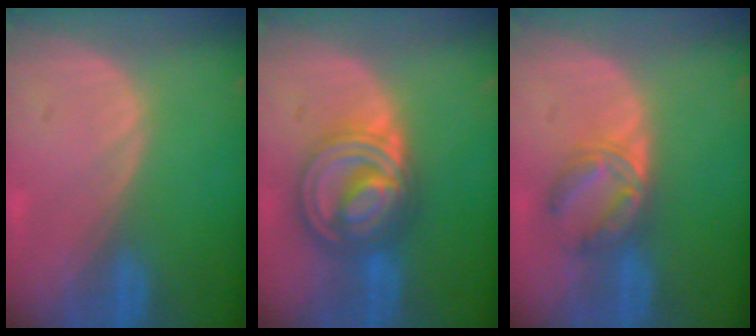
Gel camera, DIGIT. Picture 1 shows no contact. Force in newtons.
{"total": 9.2, "press": 9.2, "slide": 0.7}
{"total": 5.5, "press": 5.4, "slide": 1.0}